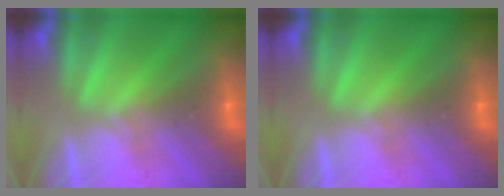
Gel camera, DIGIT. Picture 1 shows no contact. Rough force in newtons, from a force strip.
{"total": 0.0}